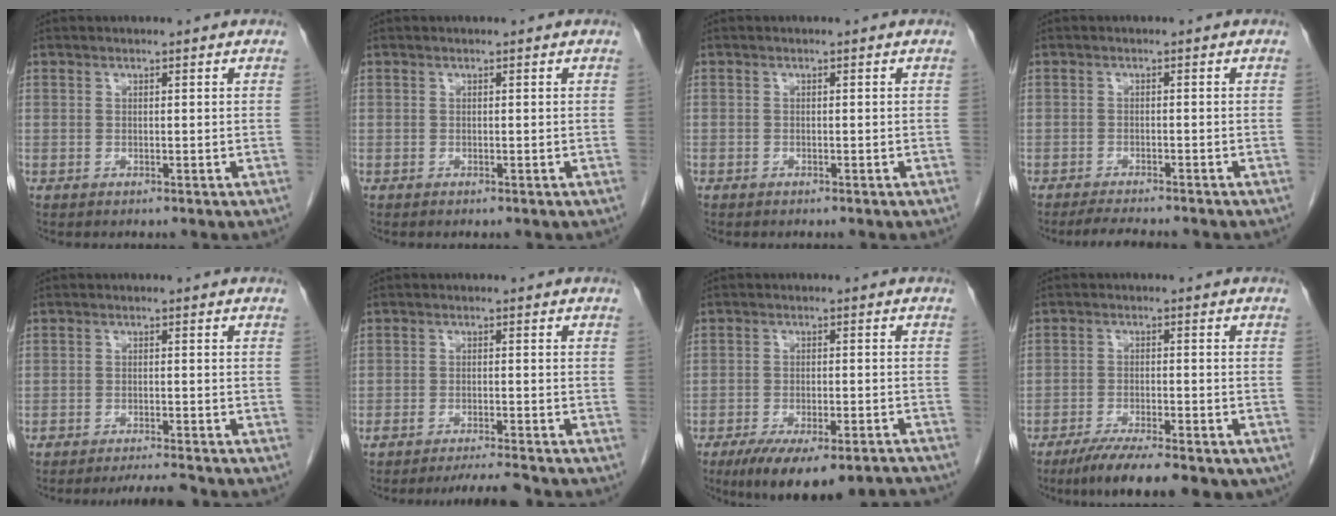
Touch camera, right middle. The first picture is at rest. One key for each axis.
{"total": 0.0}
{"total": 0.0}
{"total": 5.4, "fx": -4.9, "fy": 0.6, "fz": 2.2, "tx": -0.033, "ty": -0.013, "tz": -0.074}
{"total": 3.6, "fx": -3.4, "fy": -0.3, "fz": 1.1, "tx": -0.017, "ty": -0.012, "tz": -0.056}
{"total": 4.3, "fx": -4.0, "fy": -0.6, "fz": 1.4, "tx": -0.020, "ty": -0.012, "tz": -0.065}
{"total": 14.9, "fx": -12.1, "fy": 3.3, "fz": 8.0, "tx": -0.102, "ty": -0.001, "tz": -0.168}
{"total": 12.8, "fx": -9.2, "fy": 3.2, "fz": 8.3, "tx": -0.114, "ty": -0.012, "tz": -0.136}